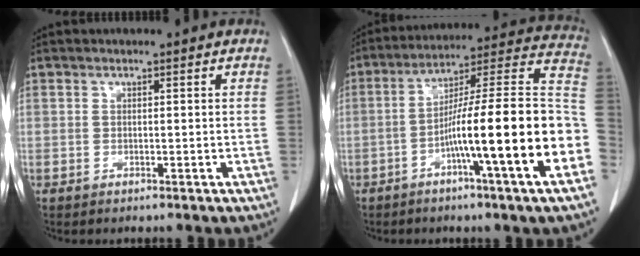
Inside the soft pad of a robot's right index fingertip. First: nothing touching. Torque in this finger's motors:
{"motor_torque": [2.14, 0.00, 1.05, 0.21]}